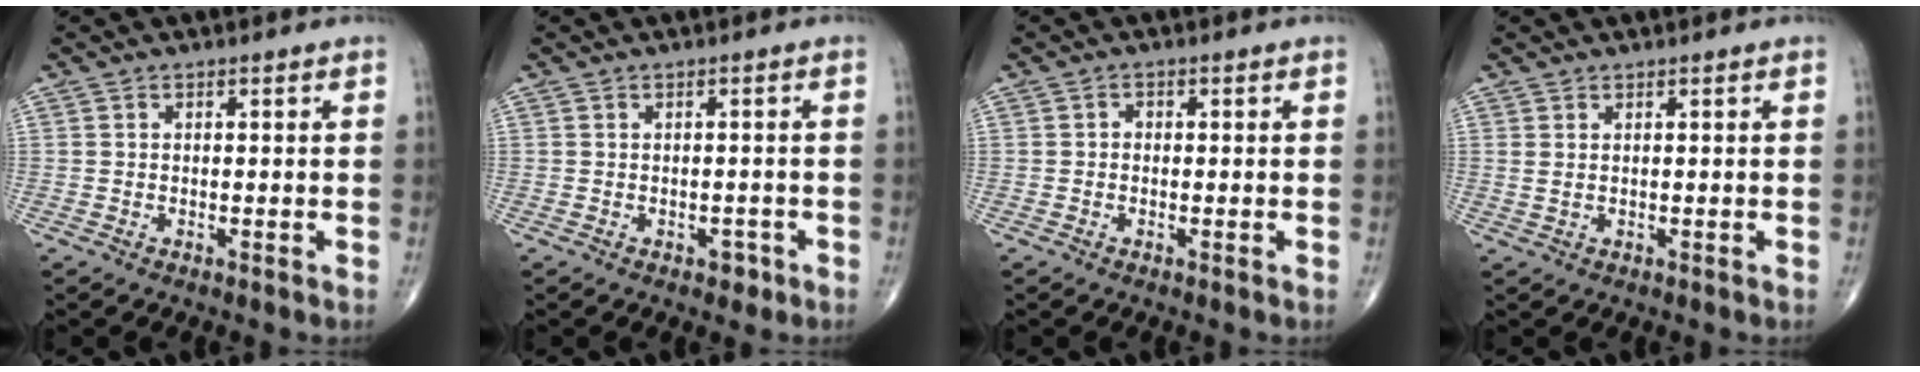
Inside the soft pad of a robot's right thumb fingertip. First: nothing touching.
{"total": 1.8, "force": [-1.0, 1.2, 1.0], "torque": [-0.004, 0.007, -0.010]}
{"total": 0.9, "force": [-0.2, 0.7, 0.3], "torque": [0.001, 0.003, -0.008]}
{"total": 1.0, "force": [0.4, 0.4, 0.8], "torque": [-0.023, 0.006, 0.012]}